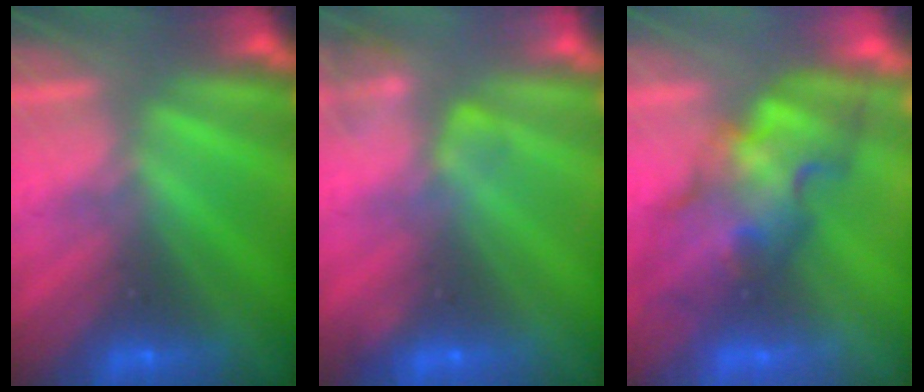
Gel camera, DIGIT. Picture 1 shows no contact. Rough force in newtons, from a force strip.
{"total": 2.4}
{"total": 3.4}